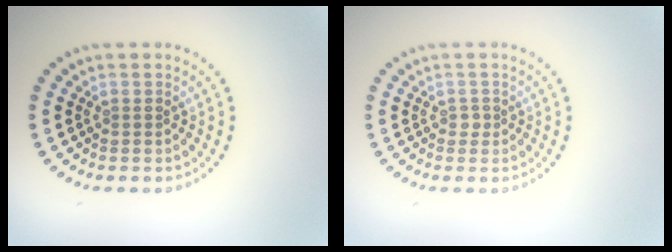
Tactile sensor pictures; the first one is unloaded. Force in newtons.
{"total": 0.9, "press": 0.7, "slide": 0.5}